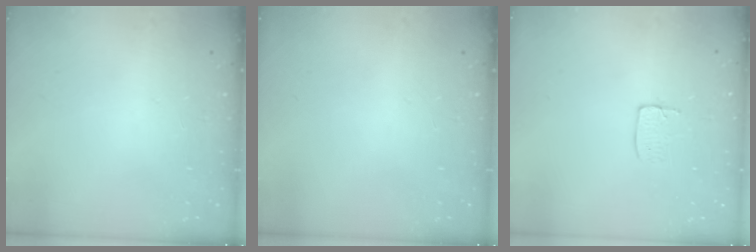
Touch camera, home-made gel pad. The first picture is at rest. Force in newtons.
{"total": 0.0}
{"total": 3.7, "press": 3.7, "slide": 0.2}